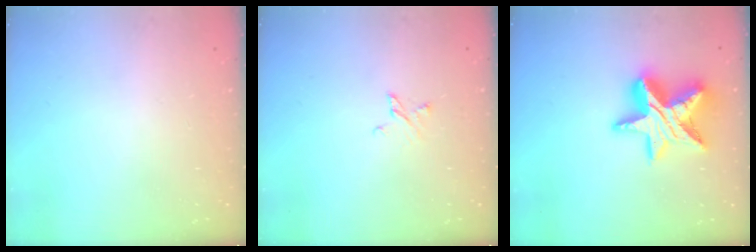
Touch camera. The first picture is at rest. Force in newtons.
{"total": 3.5, "press": 3.5, "slide": 0.3}
{"total": 16.8, "press": 16.8, "slide": 1.4}